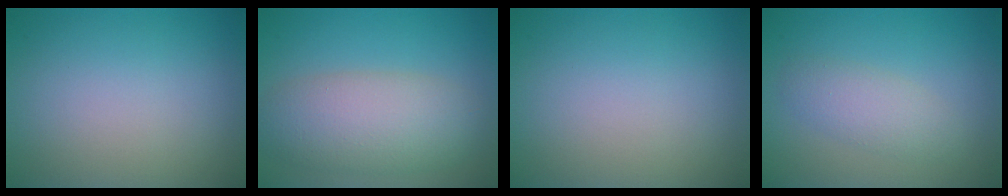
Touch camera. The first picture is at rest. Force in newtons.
{"total": 6.3, "press": 6.3, "slide": 0.4}
{"total": 0.0}
{"total": 2.5, "press": 2.5, "slide": 0.1}